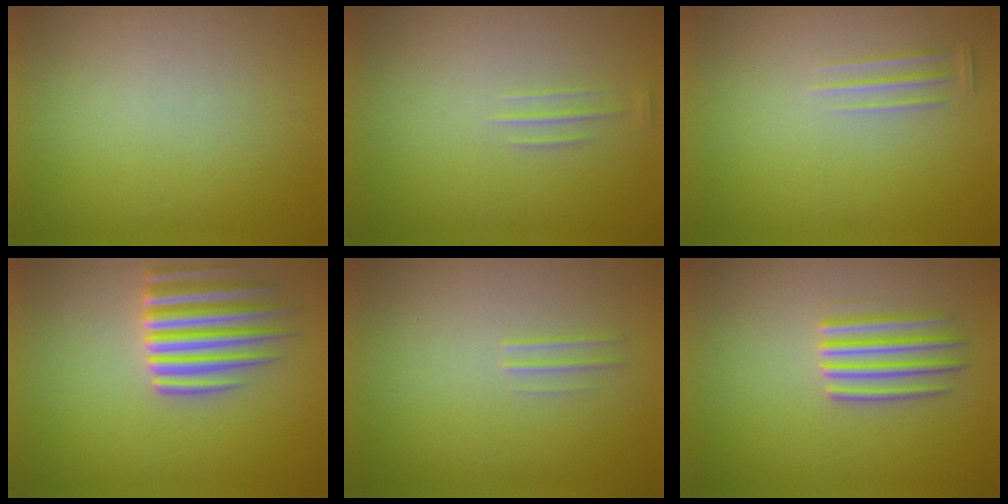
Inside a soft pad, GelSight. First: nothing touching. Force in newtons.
{"total": 1.3}
{"total": 1.3}
{"total": 5.2}
{"total": 1.9}
{"total": 2.5}